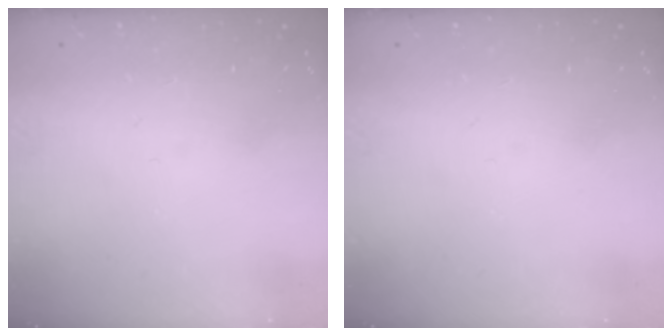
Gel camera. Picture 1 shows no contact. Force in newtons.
{"total": 0.0}